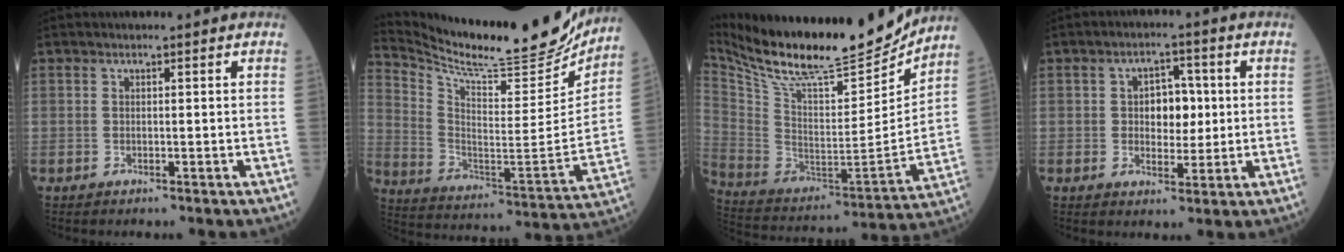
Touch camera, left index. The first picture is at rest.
{"total": 23.8, "force": [22.0, 2.3, 8.8], "torque": [-0.165, -0.074, 0.327]}
{"total": 25.3, "force": [22.2, 4.0, 11.3], "torque": [-0.217, -0.042, 0.355]}
{"total": 5.5, "force": [0.5, 3.4, 4.3], "torque": [-0.064, 0.012, 0.009]}